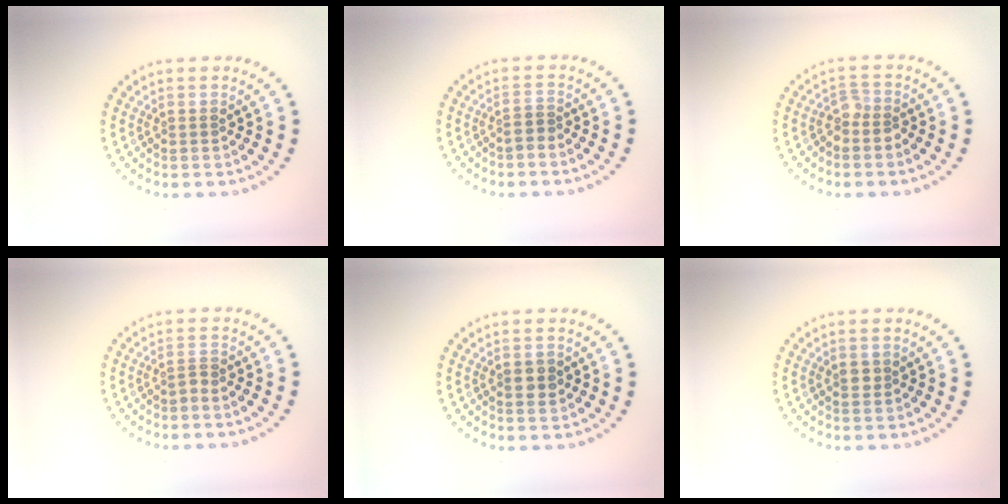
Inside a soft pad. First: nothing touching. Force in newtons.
{"total": 0.9, "press": 0.6, "slide": 0.6}
{"total": 1.7, "press": 1.3, "slide": 1.1}
{"total": 0.7, "press": 0.4, "slide": 0.6}
{"total": 1.5, "press": 1.5, "slide": 0.2}
{"total": 1.0, "press": 1.0, "slide": 0.3}